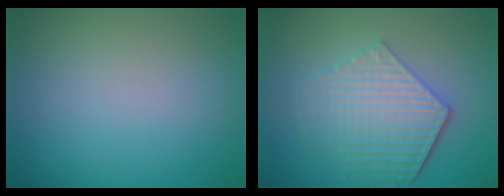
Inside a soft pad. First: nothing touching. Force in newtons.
{"total": 5.9, "press": 4.4, "slide": 4.0}